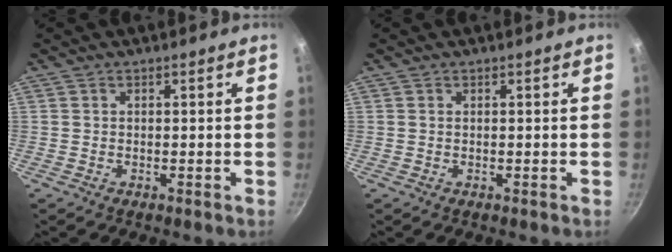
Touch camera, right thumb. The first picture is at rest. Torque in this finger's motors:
{"motor_torque": [-0.05, -0.21, -0.28, -0.09, -0.03]}